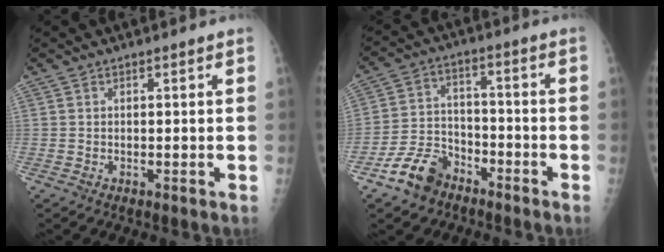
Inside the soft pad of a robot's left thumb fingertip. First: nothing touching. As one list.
[{"total": 9.2, "force": [-6.3, 5.8, 3.3], "torque": [-0.049, 0.043, -0.121]}]